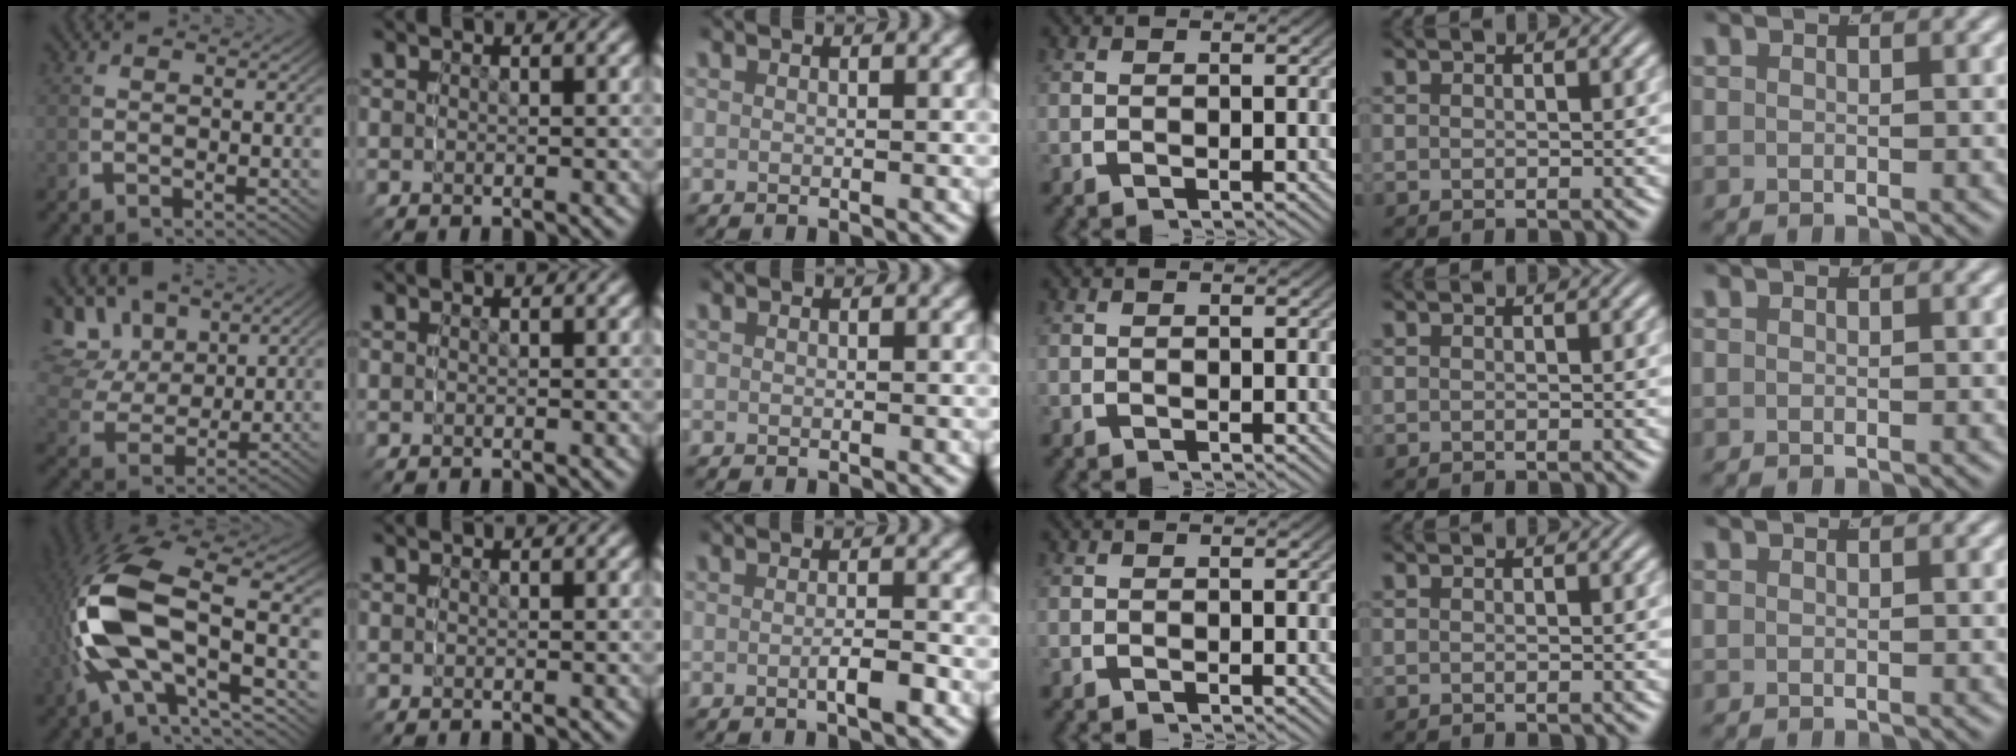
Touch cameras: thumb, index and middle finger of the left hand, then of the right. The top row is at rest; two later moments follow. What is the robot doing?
{"motion": "grasp_and_lifting", "object": "button"}